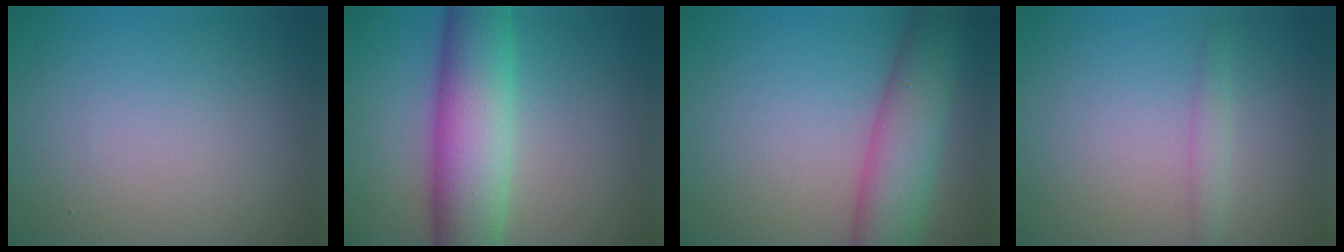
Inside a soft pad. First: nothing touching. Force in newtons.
{"total": 9.6, "press": 9.6, "slide": 0.3}
{"total": 6.7, "press": 6.7, "slide": 0.2}
{"total": 1.3, "press": 1.3, "slide": 0.1}